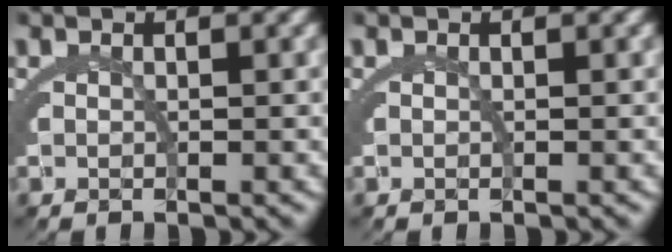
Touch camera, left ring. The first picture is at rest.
{"total": 0.0}